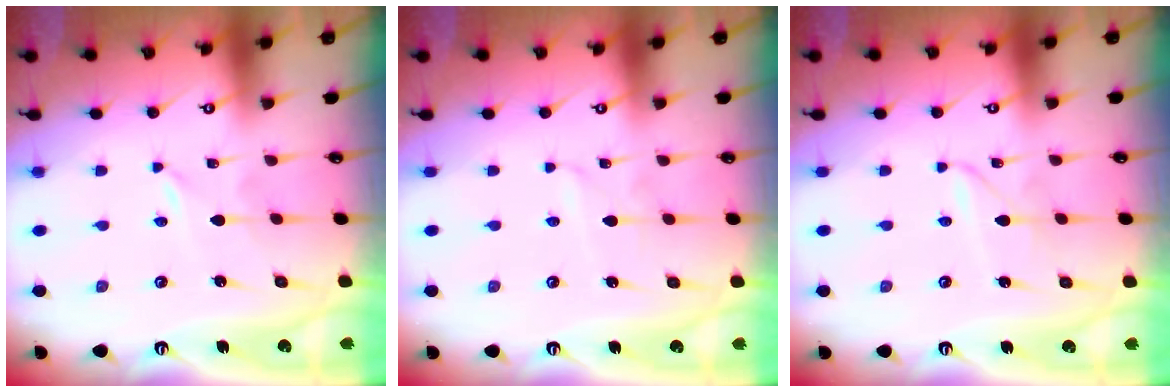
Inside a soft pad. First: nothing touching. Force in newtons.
{"total": 0.9, "press": 0.9, "slide": 0.1}
{"total": 1.5, "press": 1.5, "slide": 0.2}